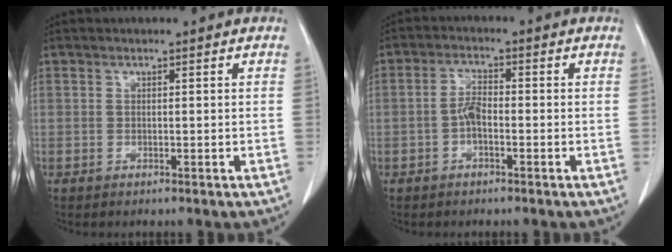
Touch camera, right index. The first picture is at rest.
{"total": 3.0, "force": [-0.9, 1.1, 2.7], "torque": [-0.051, 0.009, -0.016]}